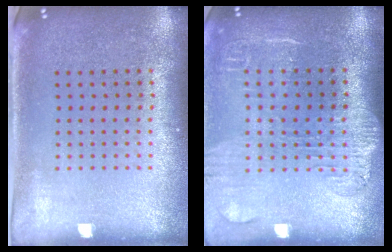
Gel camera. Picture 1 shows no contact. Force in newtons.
{"total": 1.9, "press": 1.6, "slide": 1.0}